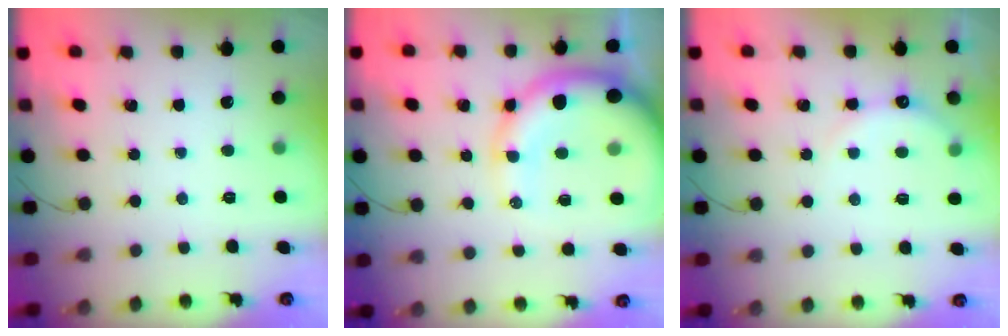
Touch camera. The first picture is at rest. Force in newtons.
{"total": 15.6, "press": 15.3, "slide": 2.6}
{"total": 6.6, "press": 6.4, "slide": 1.4}